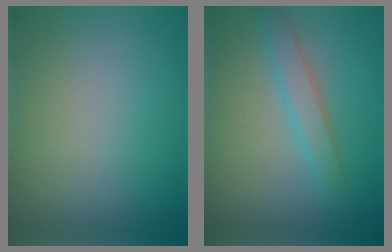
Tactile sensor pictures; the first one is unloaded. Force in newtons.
{"total": 2.5, "press": 2.5, "slide": 0.2}